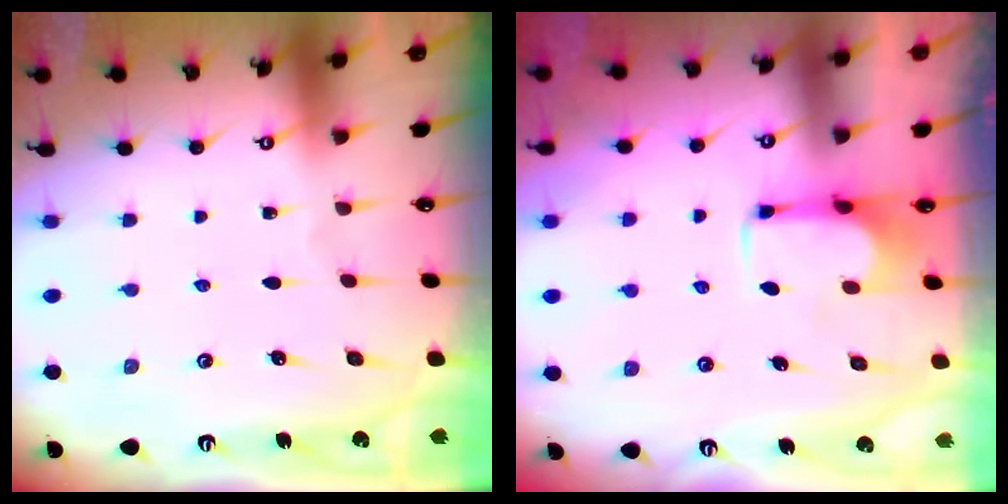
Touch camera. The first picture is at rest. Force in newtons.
{"total": 2.1, "press": 1.9, "slide": 0.8}